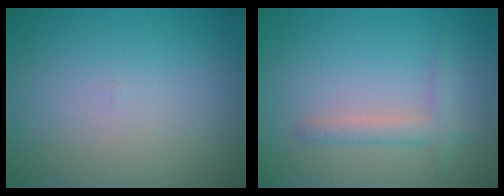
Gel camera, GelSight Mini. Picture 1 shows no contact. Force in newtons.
{"total": 1.8, "press": 1.8, "slide": 0.2}